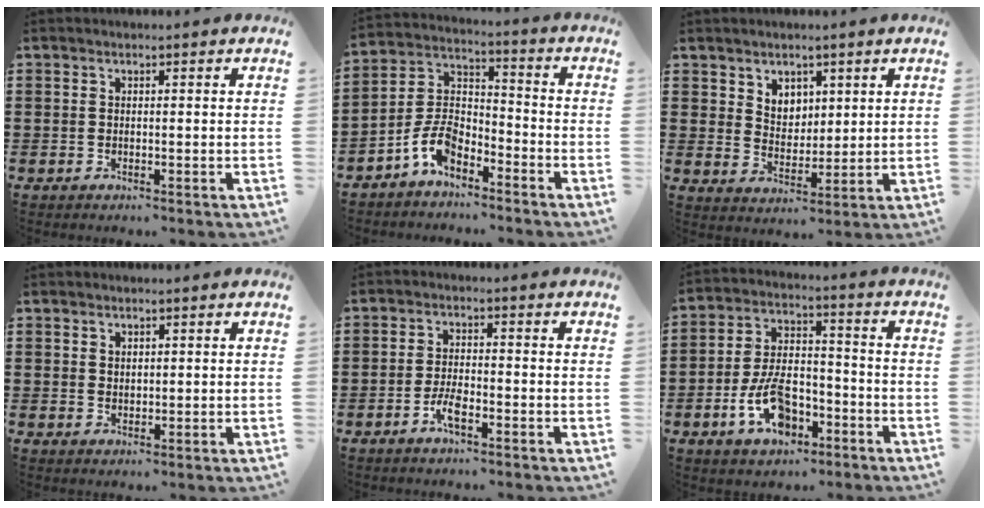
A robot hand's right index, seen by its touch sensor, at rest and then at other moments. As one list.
[{"total": 7.4, "force": [-4.9, 3.8, 4.1], "torque": [-0.109, 0.005, -0.101]}, {"total": 4.4, "force": [3.0, 3.2, 0.6], "torque": [-0.028, 0.006, 0.056]}, {"total": 1.3, "force": [1.1, 0.7, 0.3], "torque": [-0.007, 0.003, 0.021]}, {"total": 3.7, "force": [-1.9, 1.2, 3.0], "torque": [-0.064, 0.000, -0.038]}, {"total": 9.5, "force": [-4.2, 5.2, 6.7], "torque": [-0.133, 0.008, -0.079]}]